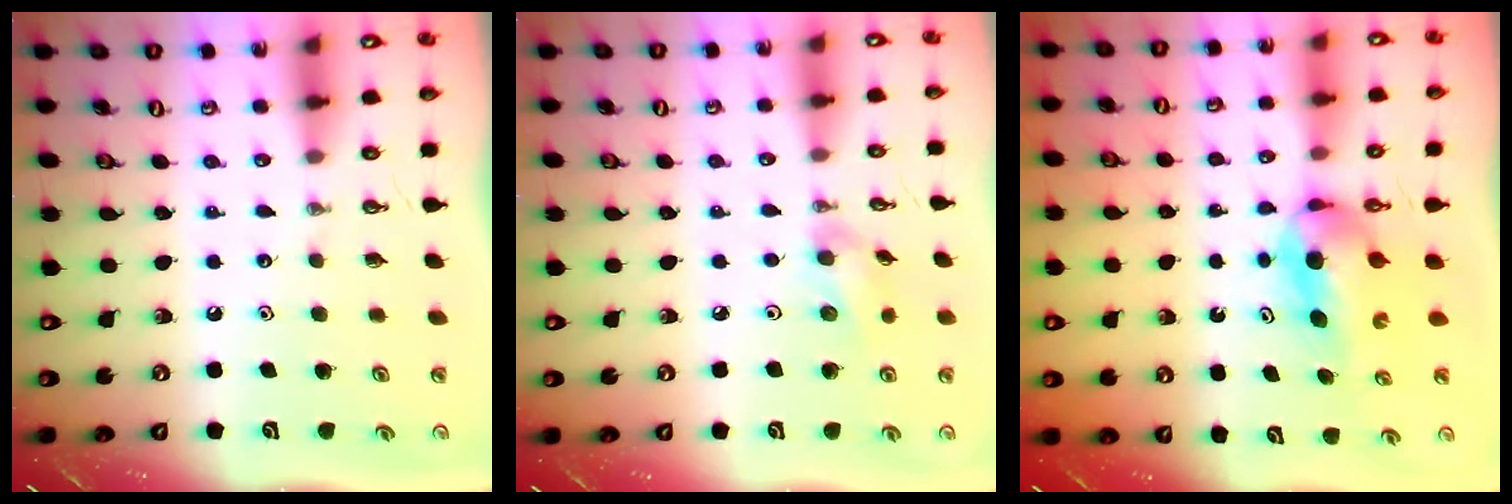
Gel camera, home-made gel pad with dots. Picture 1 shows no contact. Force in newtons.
{"total": 8.2, "press": 7.8, "slide": 2.6}
{"total": 8.3, "press": 4.3, "slide": 7.1}